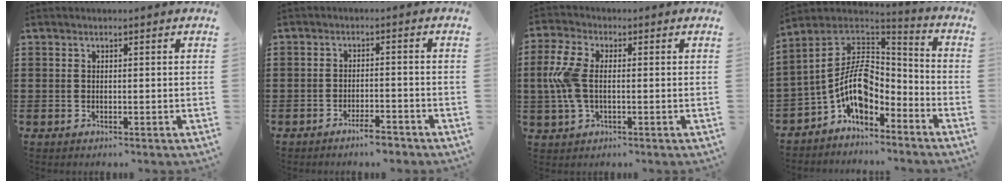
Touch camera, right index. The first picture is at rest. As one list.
[{"total": 3.3, "force": [-2.9, 0.3, 1.5], "torque": [-0.027, 0.003, -0.056]}, {"total": 7.2, "force": [-0.2, 3.8, 6.1], "torque": [-0.165, -0.005, -0.015]}, {"total": 10.5, "force": [-3.5, 5.8, 8.1], "torque": [-0.184, -0.007, -0.076]}]